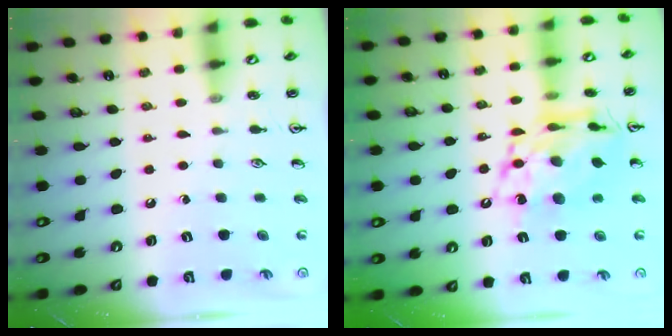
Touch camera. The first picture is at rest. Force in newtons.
{"total": 15.9, "press": 15.8, "slide": 1.2}